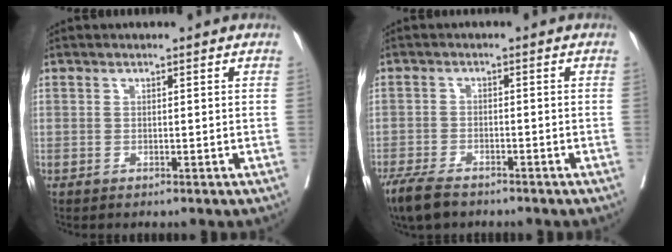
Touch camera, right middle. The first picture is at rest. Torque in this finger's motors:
{"motor_torque": [0.67, -0.67, 0.16, 0.08]}